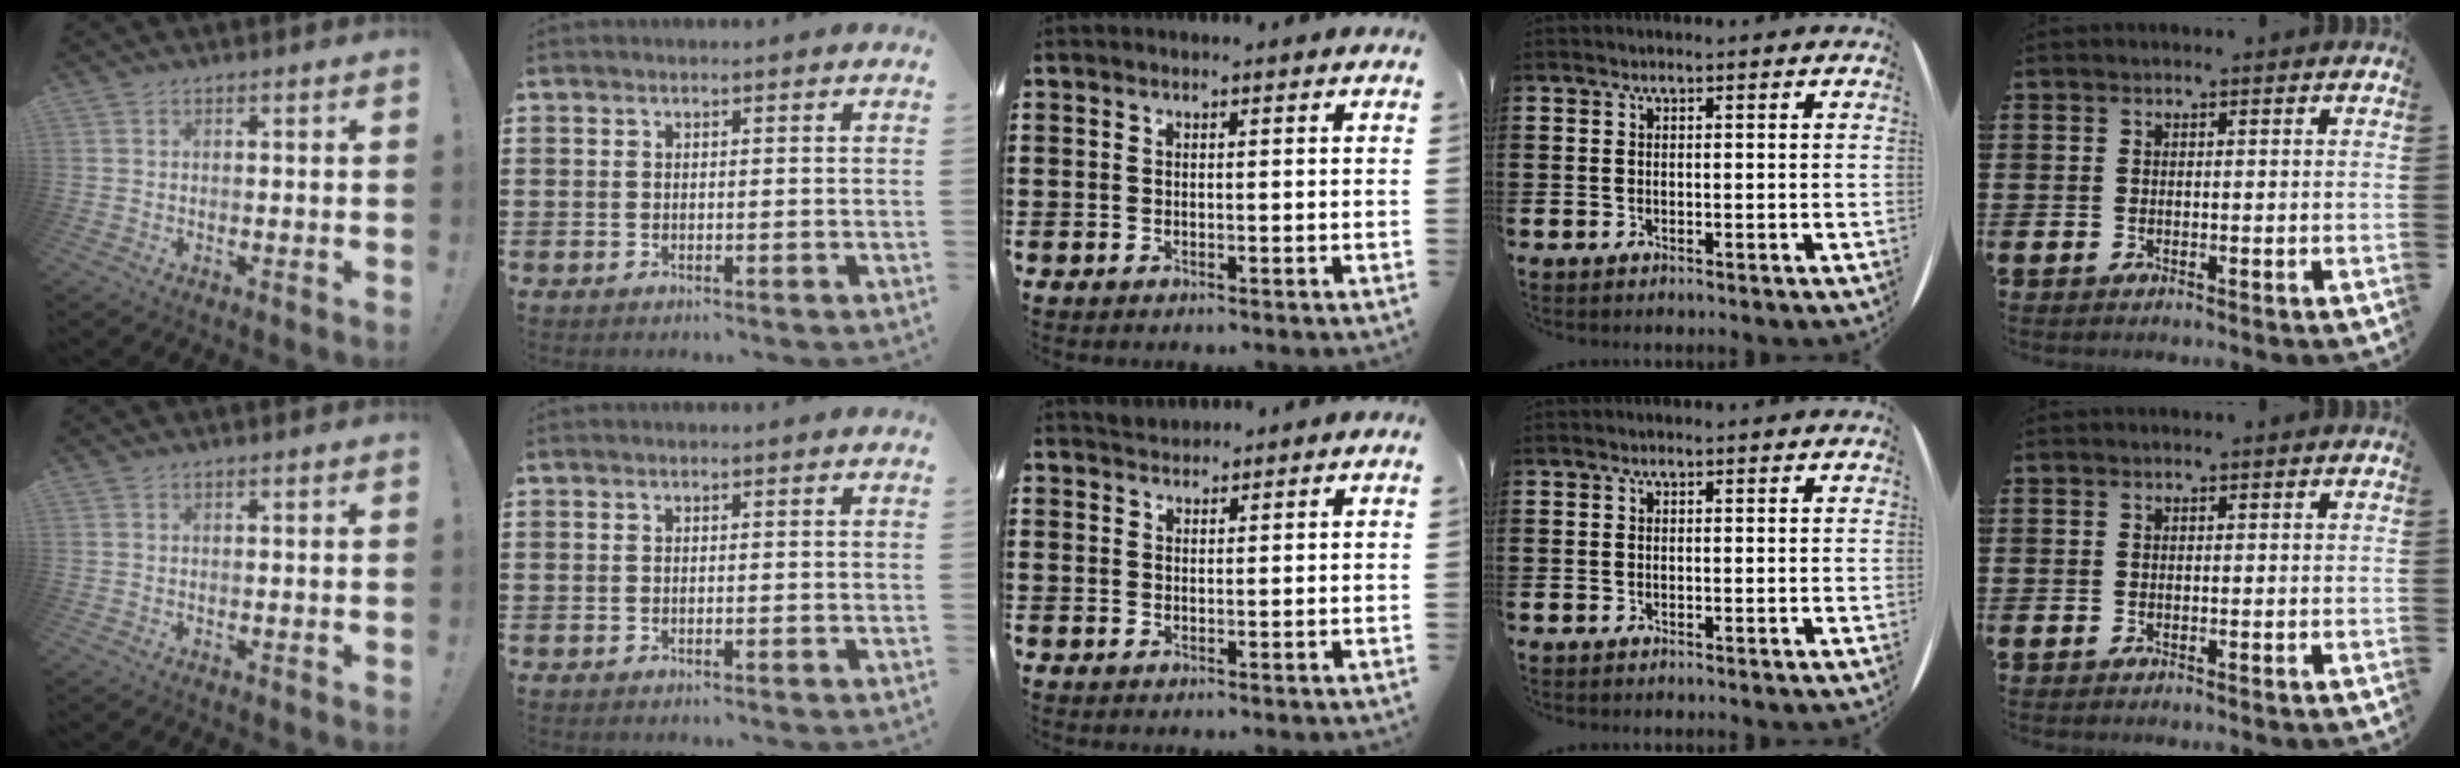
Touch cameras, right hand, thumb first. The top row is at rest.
{"middle": {"total": 1.8, "force": [1.7, 0.4, -0.2], "torque": [-0.001, 0.006, 0.035]}}